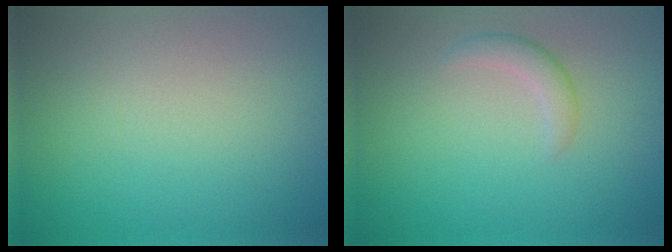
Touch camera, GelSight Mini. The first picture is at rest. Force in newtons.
{"total": 1.6, "press": 1.6, "slide": 0.1}